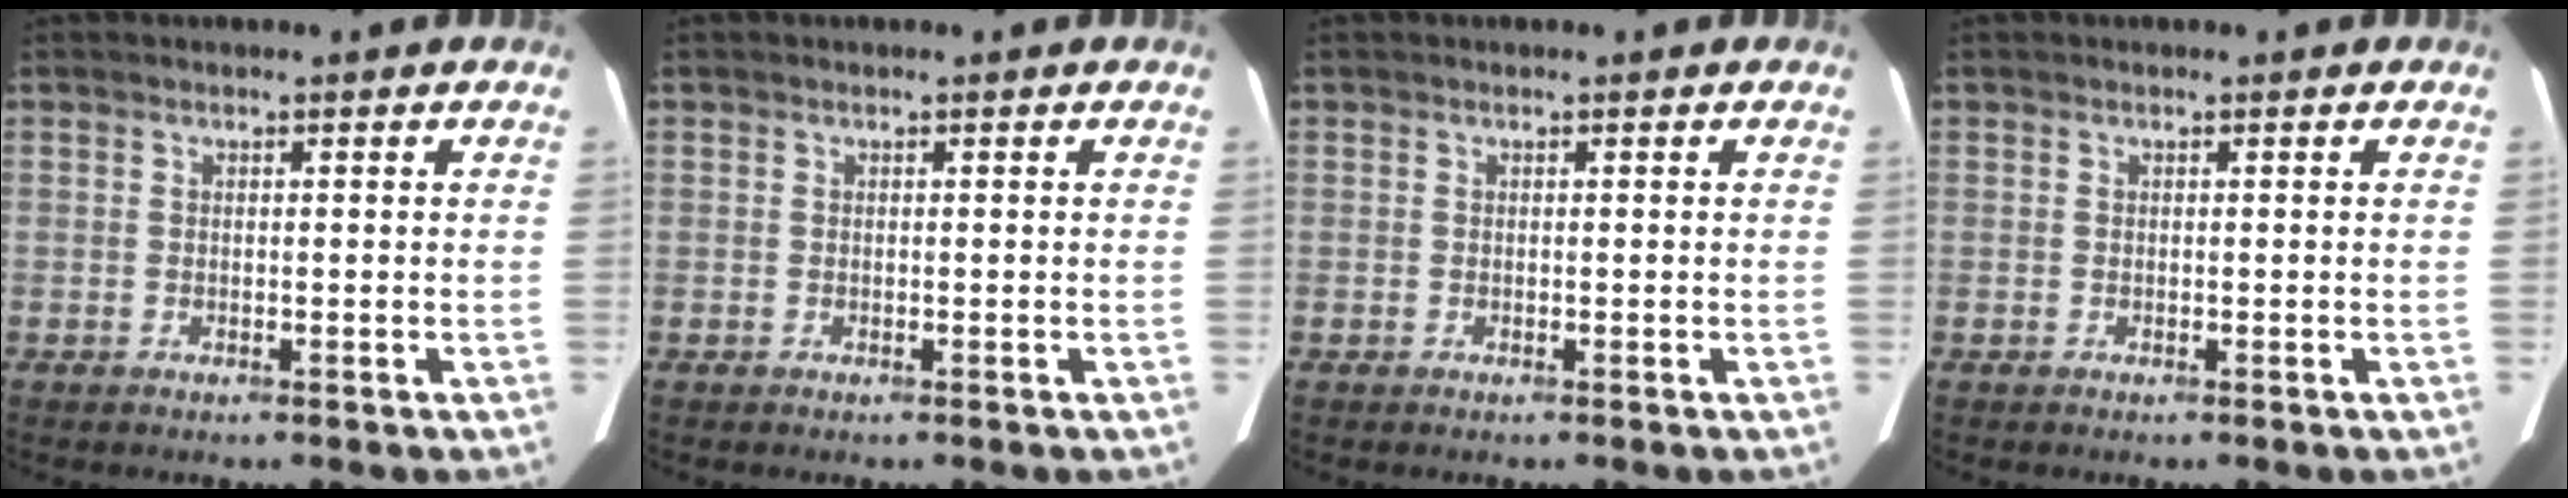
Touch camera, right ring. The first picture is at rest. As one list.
[{"total": 0.0}, {"total": 0.0}, {"total": 0.0}]